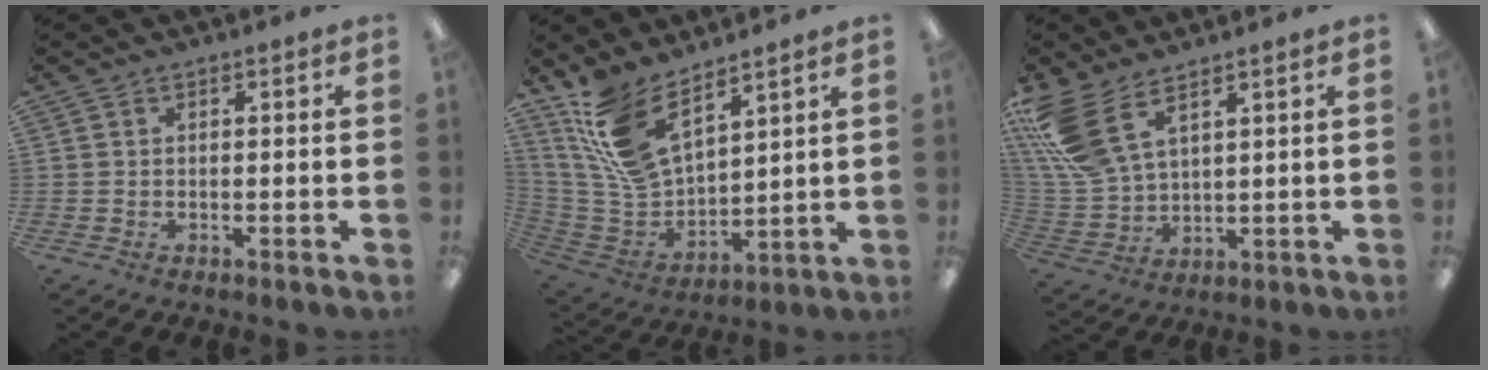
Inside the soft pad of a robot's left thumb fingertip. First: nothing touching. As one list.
[{"total": 15.0, "force": [10.3, 7.0, 8.3], "torque": [-0.203, -0.047, 0.199]}, {"total": 13.4, "force": [7.8, 6.7, 8.6], "torque": [-0.205, -0.026, 0.149]}]